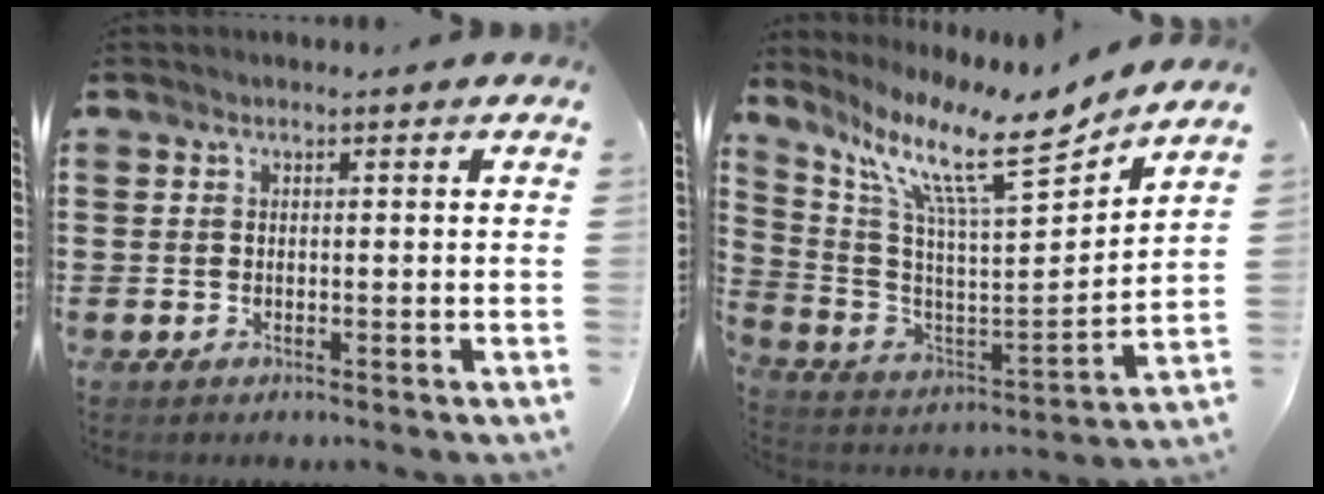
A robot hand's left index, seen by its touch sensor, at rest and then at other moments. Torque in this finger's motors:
{"motor_torque": [2.14, 0.00, 0.37, 0.21]}